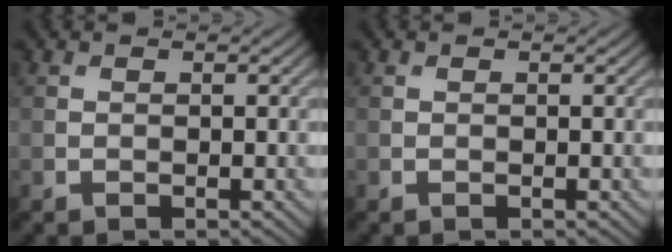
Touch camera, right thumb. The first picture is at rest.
{"total": 0.0}